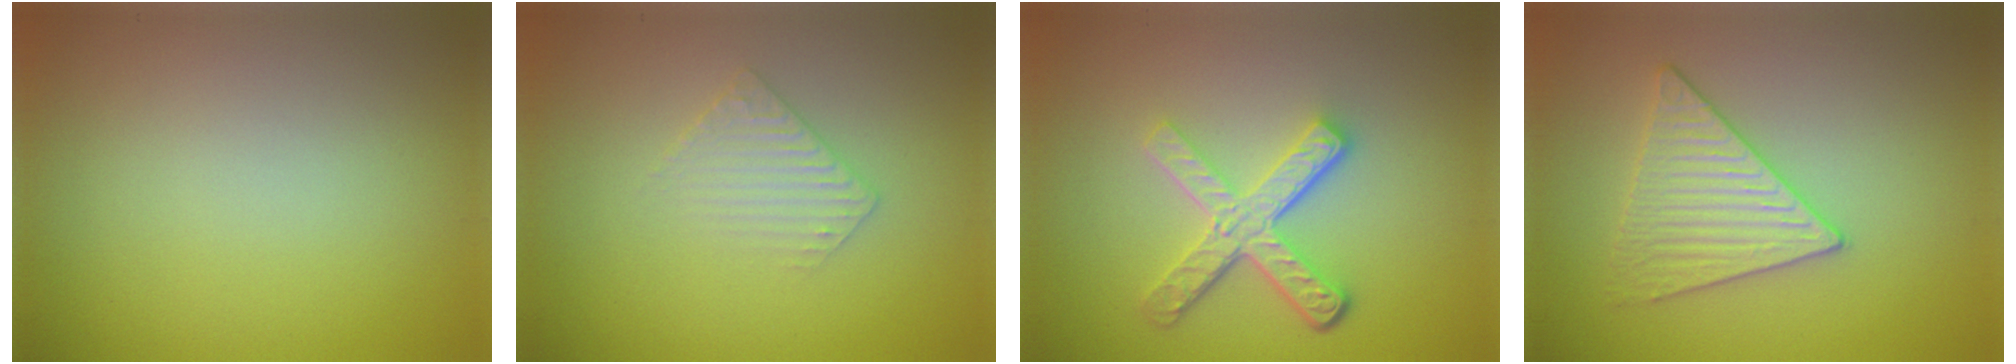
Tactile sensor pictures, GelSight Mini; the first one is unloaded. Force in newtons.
{"total": 1.9, "press": 1.9, "slide": 0.5}
{"total": 4.8, "press": 3.6, "slide": 3.3}
{"total": 3.5, "press": 3.4, "slide": 0.6}